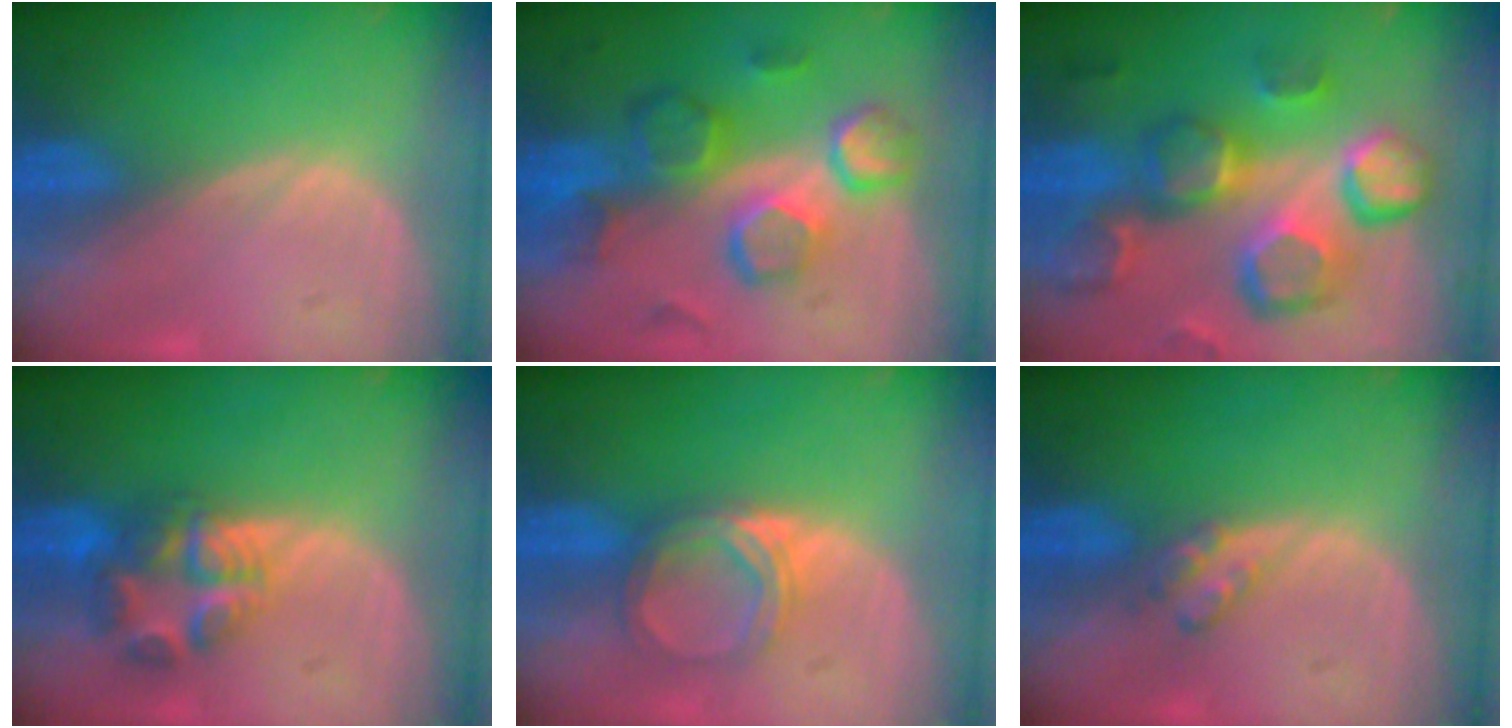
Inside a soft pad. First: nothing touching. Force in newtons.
{"total": 10.5, "press": 9.2, "slide": 5.1}
{"total": 13.1, "press": 11.4, "slide": 6.4}
{"total": 6.7, "press": 6.4, "slide": 1.8}
{"total": 5.2, "press": 4.6, "slide": 2.4}
{"total": 2.4, "press": 2.4, "slide": 0.2}